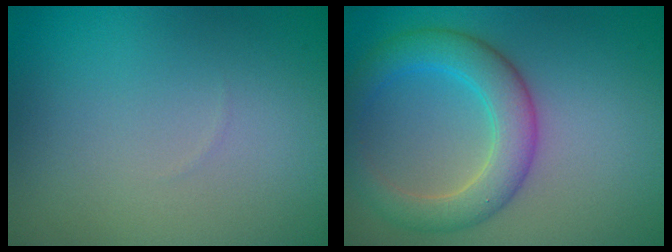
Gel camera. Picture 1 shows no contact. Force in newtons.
{"total": 5.1, "press": 5.1, "slide": 0.0}